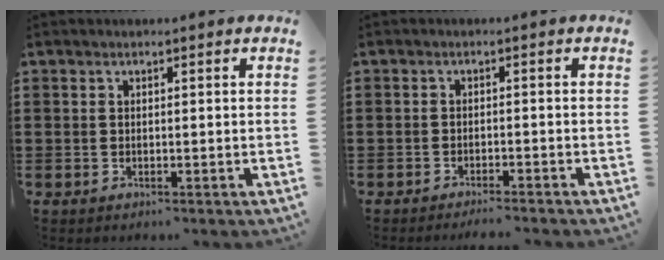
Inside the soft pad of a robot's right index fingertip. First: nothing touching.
{"total": 1.8, "force": [-1.7, -0.3, 0.3], "torque": [-0.008, 0.000, -0.034]}